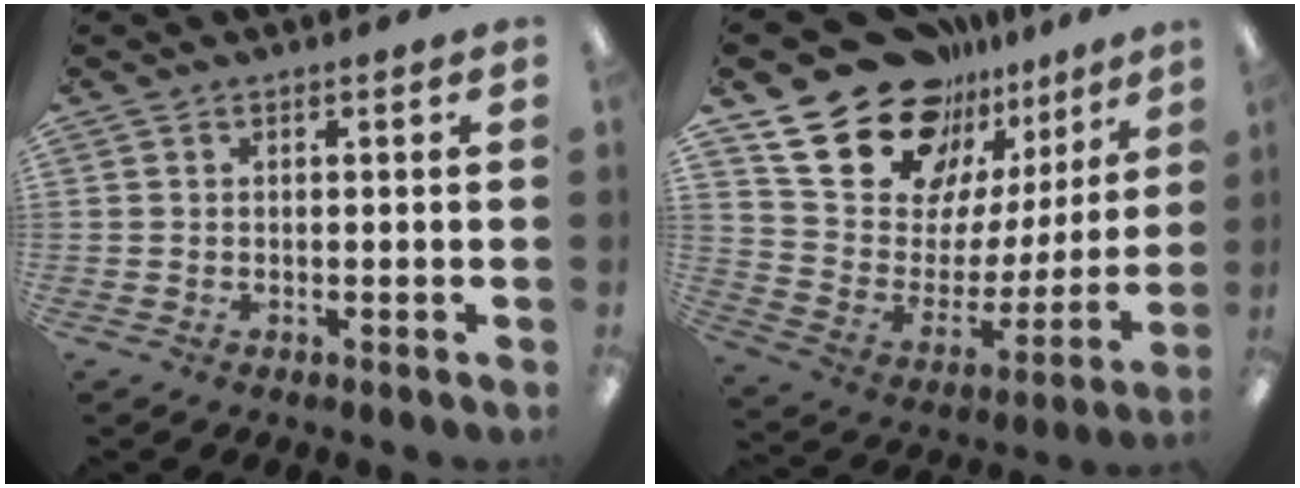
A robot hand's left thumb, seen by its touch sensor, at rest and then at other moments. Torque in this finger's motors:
{"motor_torque": [0.54, 0.56, 1.12, -1.65, 0.11]}